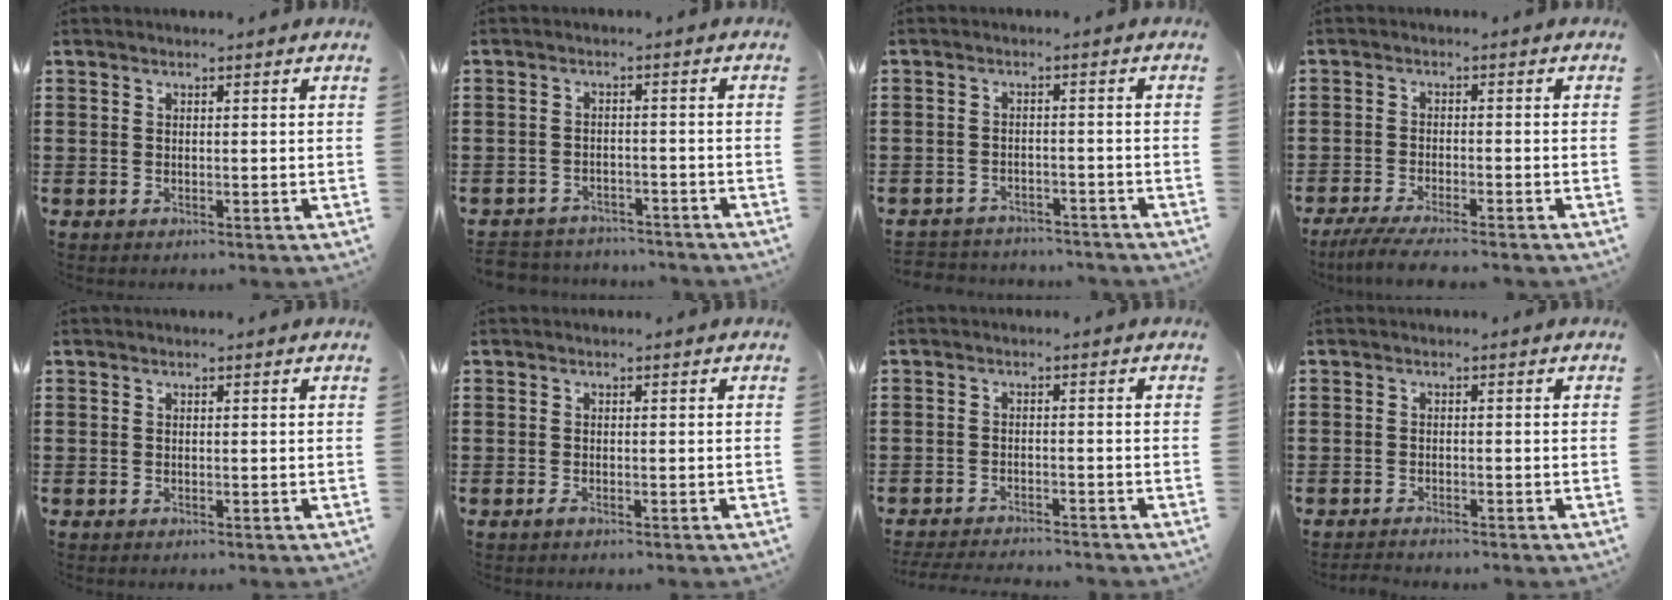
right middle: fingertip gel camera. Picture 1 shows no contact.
{"total": 3.0, "force": [-3.0, 0.4, -0.2], "torque": [-0.006, -0.003, -0.064]}
{"total": 2.7, "force": [-2.7, 0.4, -0.2], "torque": [-0.006, -0.003, -0.059]}
{"total": 3.8, "force": [-3.3, -0.1, 1.7], "torque": [-0.043, -0.014, -0.066]}
{"total": 0.0}
{"total": 0.6, "force": [-0.4, 0.0, 0.5], "torque": [-0.012, -0.007, -0.005]}
{"total": 2.7, "force": [-2.7, 0.0, 0.3], "torque": [-0.009, -0.003, -0.056]}
{"total": 1.1, "force": [-1.1, 0.0, 0.2], "torque": [-0.007, 0.000, -0.022]}